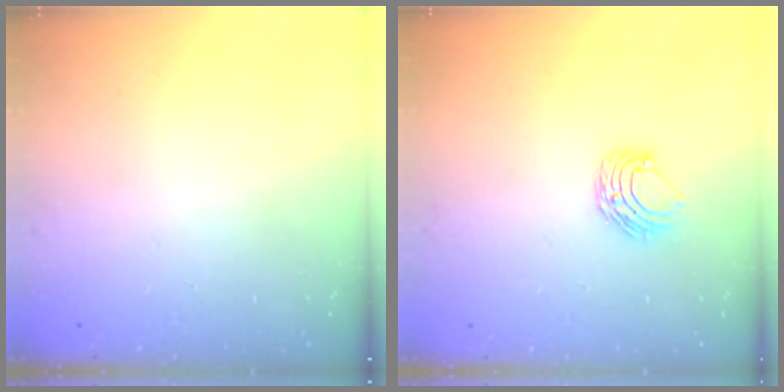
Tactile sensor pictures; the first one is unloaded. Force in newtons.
{"total": 6.3, "press": 6.2, "slide": 0.6}